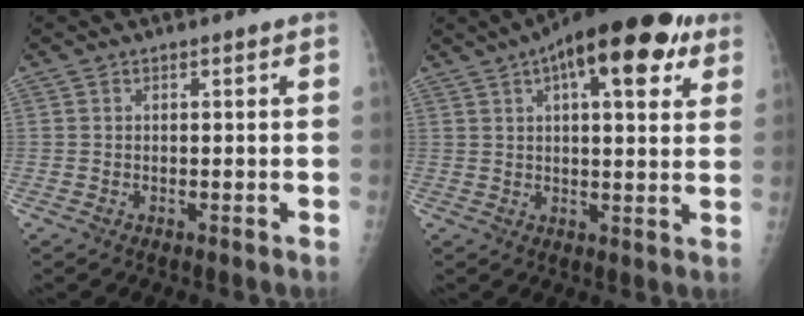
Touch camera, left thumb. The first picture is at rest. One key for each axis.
{"total": 17.9, "fx": 8.8, "fy": 6.7, "fz": 14.1, "tx": -0.189, "ty": 0.002, "tz": 0.124}